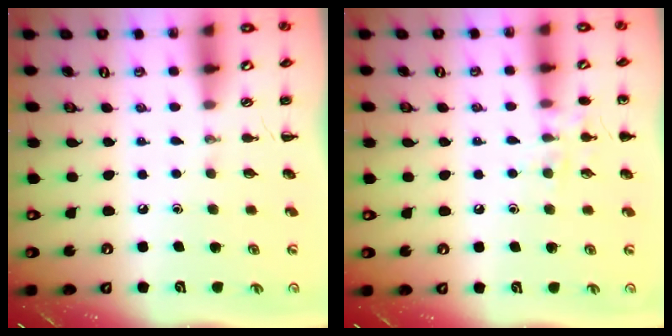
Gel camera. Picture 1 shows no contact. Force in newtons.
{"total": 8.2, "press": 8.1, "slide": 1.6}